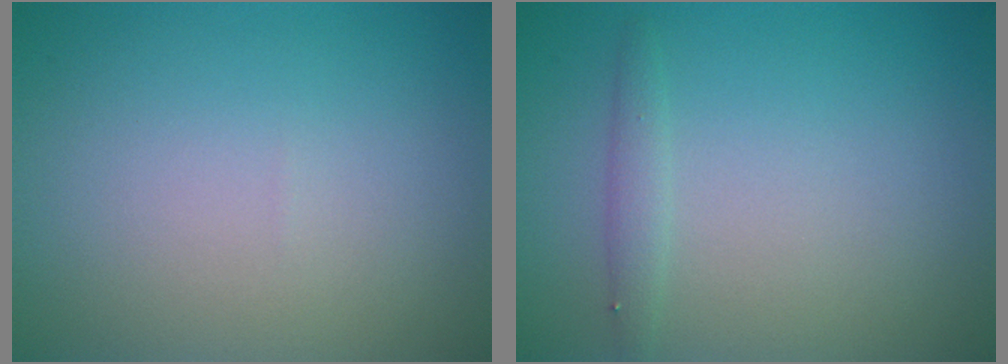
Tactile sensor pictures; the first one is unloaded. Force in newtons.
{"total": 1.1, "press": 1.1, "slide": 0.1}